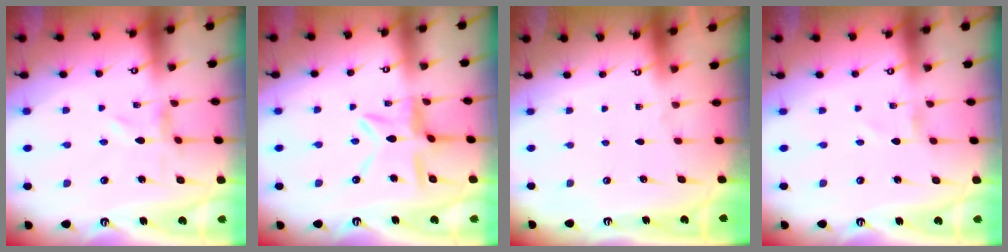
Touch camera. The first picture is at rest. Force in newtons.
{"total": 9.6, "press": 9.5, "slide": 0.9}
{"total": 0.0}
{"total": 0.0}